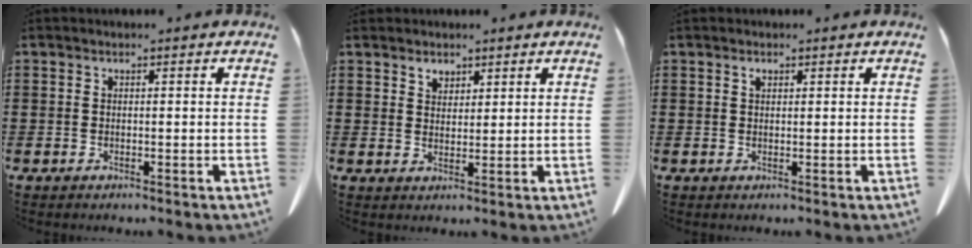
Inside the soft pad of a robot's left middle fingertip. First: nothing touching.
{"total": 2.3, "force": [1.9, 1.2, 0.3], "torque": [-0.002, -0.001, 0.037]}
{"total": 1.0, "force": [0.6, 0.4, 0.7], "torque": [-0.016, 0.002, 0.011]}